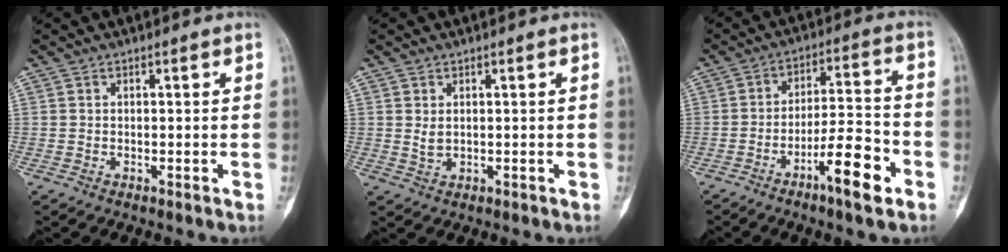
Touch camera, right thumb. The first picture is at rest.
{"total": 1.8, "force": [0.4, 1.1, 1.4], "torque": [-0.022, -0.003, 0.012]}
{"total": 10.9, "force": [-5.7, 2.4, 9.0], "torque": [-0.143, 0.037, -0.093]}